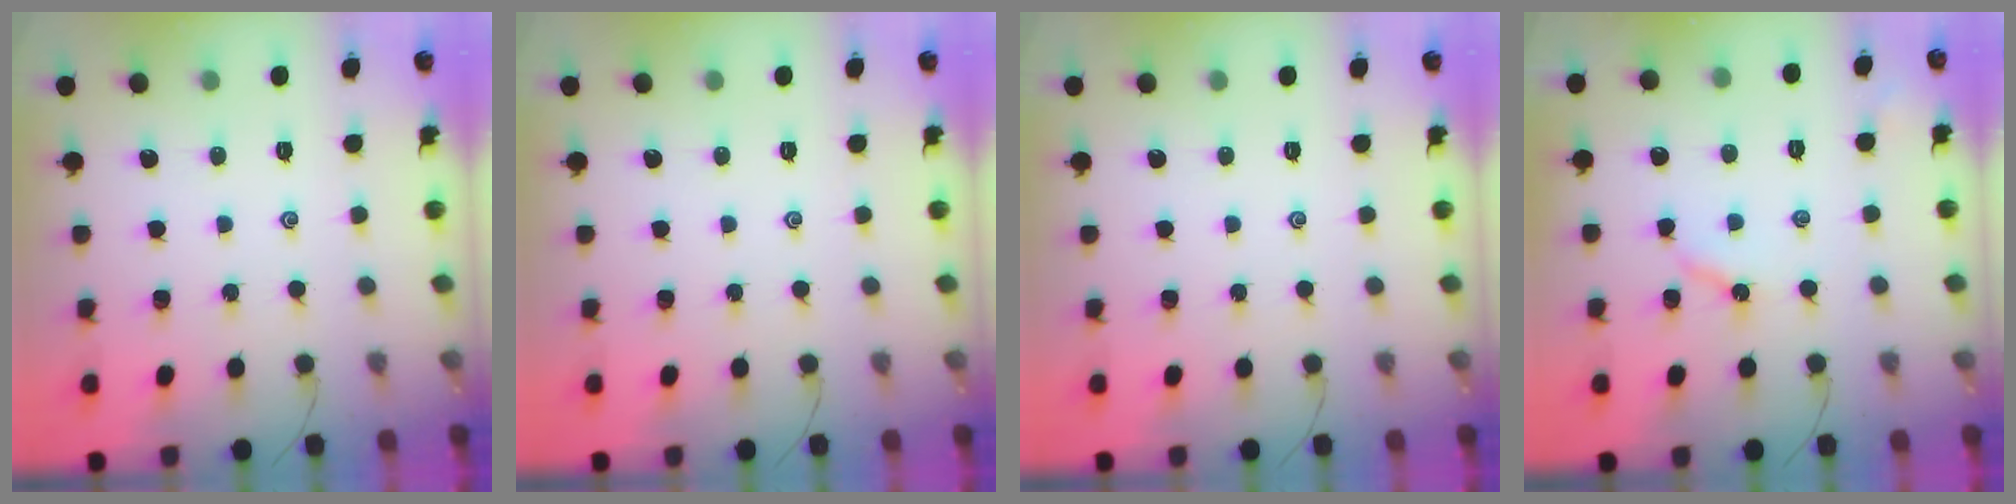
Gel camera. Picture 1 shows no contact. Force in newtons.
{"total": 0.0}
{"total": 0.0}
{"total": 4.8, "press": 4.8, "slide": 0.6}